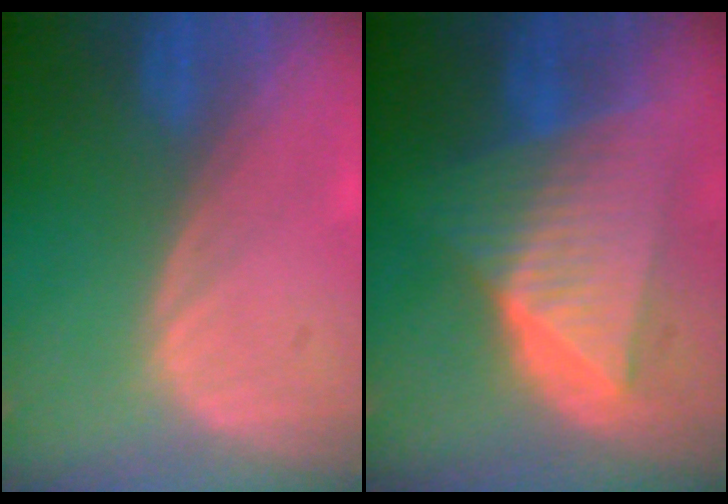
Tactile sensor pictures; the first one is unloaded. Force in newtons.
{"total": 10.0, "press": 10.0, "slide": 0.7}